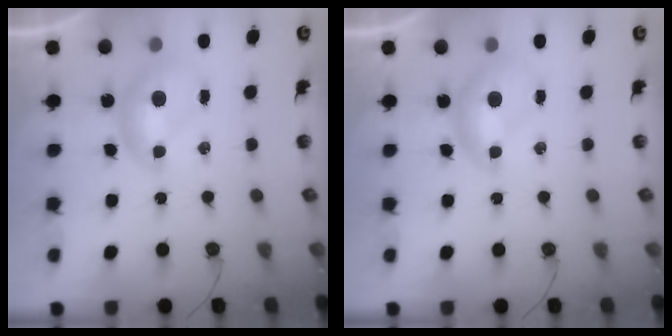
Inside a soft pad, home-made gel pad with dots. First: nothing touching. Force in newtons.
{"total": 0.0}